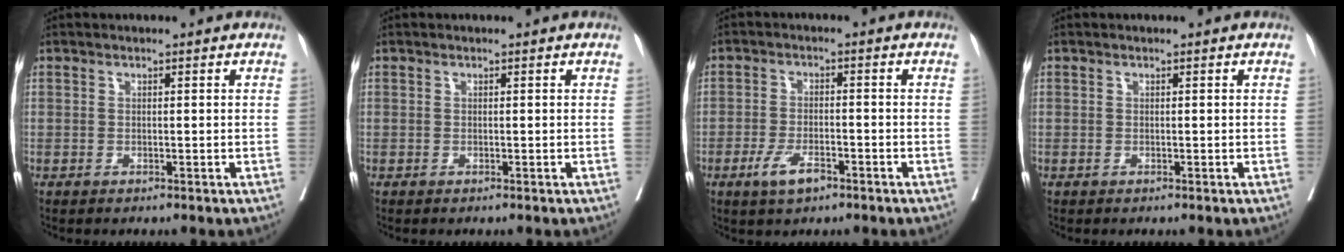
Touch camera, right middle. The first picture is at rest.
{"total": 0.0}
{"total": 4.8, "force": [-2.8, 1.6, 3.5], "torque": [-0.071, -0.003, -0.048]}
{"total": 0.0}